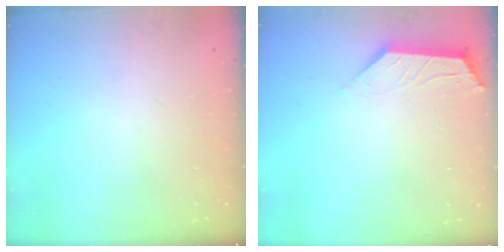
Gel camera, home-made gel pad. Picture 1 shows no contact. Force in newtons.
{"total": 1.9, "press": 1.9, "slide": 0.4}